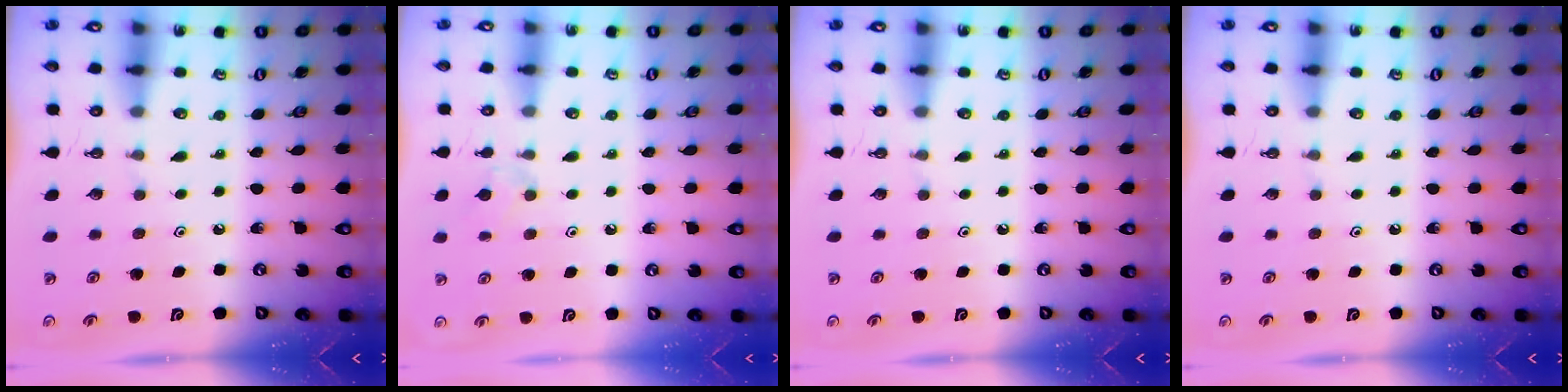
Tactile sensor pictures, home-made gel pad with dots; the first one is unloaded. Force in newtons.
{"total": 6.0, "press": 6.0, "slide": 1.0}
{"total": 0.0}
{"total": 0.0}